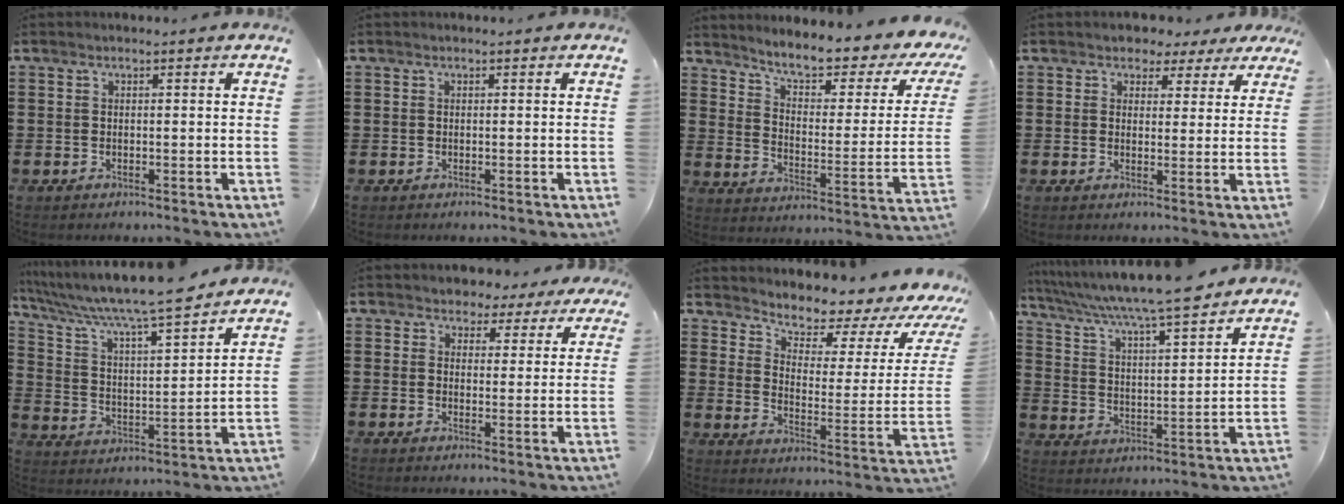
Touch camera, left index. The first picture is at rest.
{"total": 0.0}
{"total": 5.7, "force": [4.6, 0.6, 3.2], "torque": [-0.076, -0.038, 0.070]}
{"total": 3.1, "force": [2.3, 2.0, 0.3], "torque": [-0.014, 0.000, 0.039]}
{"total": 8.0, "force": [7.2, -0.2, 3.6], "torque": [-0.099, -0.050, 0.117]}
{"total": 3.5, "force": [2.8, 2.0, 0.2], "torque": [-0.013, -0.005, 0.048]}
{"total": 4.9, "force": [4.4, 1.9, 1.1], "torque": [-0.038, -0.043, 0.067]}
{"total": 6.5, "force": [5.8, -0.4, 2.9], "torque": [-0.081, -0.043, 0.093]}